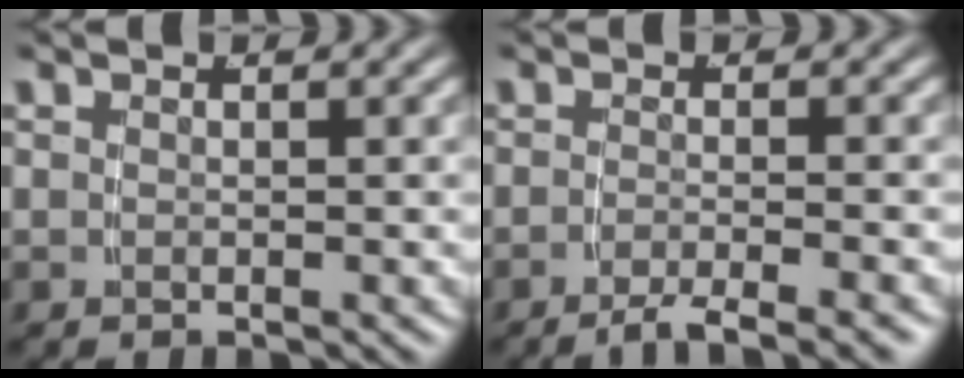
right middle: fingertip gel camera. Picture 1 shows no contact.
{"total": 4.3, "force": [-3.6, 0.4, 2.2], "torque": [-0.032, -0.001, -0.060]}